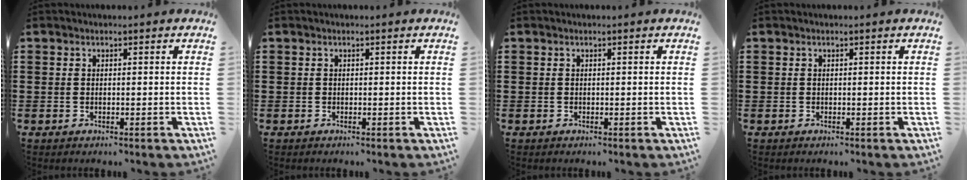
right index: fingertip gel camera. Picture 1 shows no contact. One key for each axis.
{"total": 0.0}
{"total": 0.0}
{"total": 0.0}